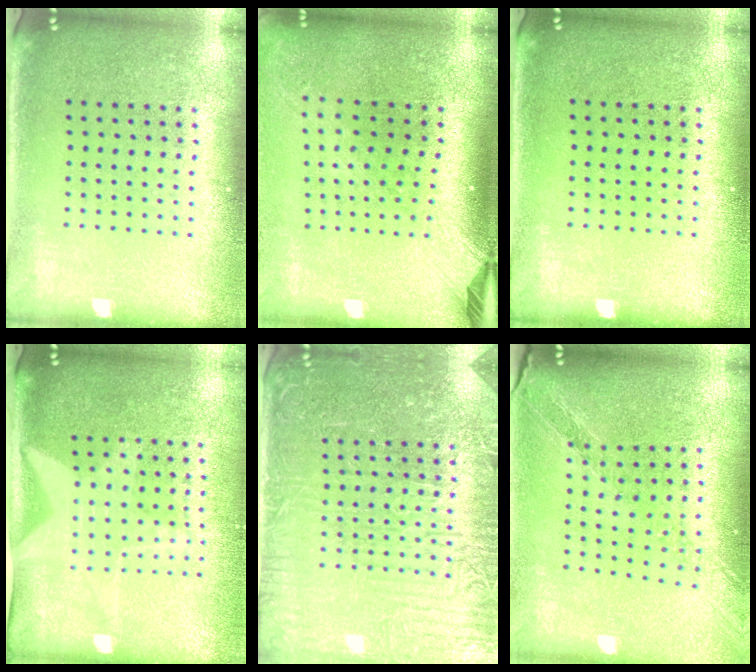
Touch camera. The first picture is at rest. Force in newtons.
{"total": 2.3, "press": 1.7, "slide": 1.5}
{"total": 0.0}
{"total": 1.9, "press": 1.5, "slide": 1.1}
{"total": 4.8, "press": 4.5, "slide": 1.7}
{"total": 1.1, "press": 1.1, "slide": 0.2}